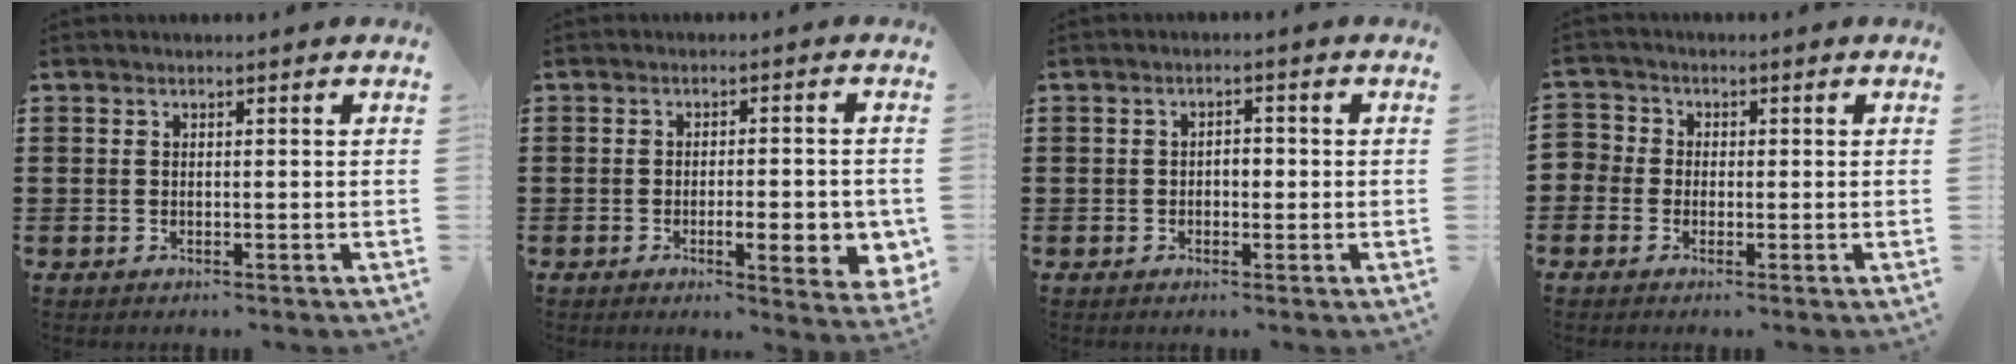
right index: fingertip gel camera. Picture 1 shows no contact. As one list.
[{"total": 6.3, "force": [-1.5, 1.7, 5.8], "torque": [-0.079, -0.008, -0.024]}, {"total": 2.0, "force": [-0.5, 1.1, 1.6], "torque": [-0.031, 0.005, -0.011]}, {"total": 1.8, "force": [-0.9, 1.6, -0.1], "torque": [-0.009, 0.007, -0.022]}]